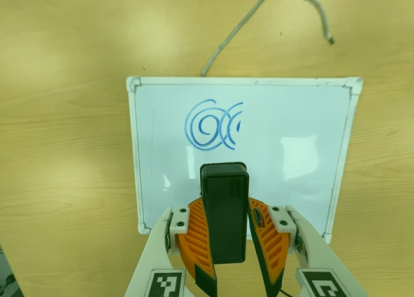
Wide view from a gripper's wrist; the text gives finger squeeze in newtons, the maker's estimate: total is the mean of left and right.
{"total": 9.4, "left": 8.9, "right": 10.0}